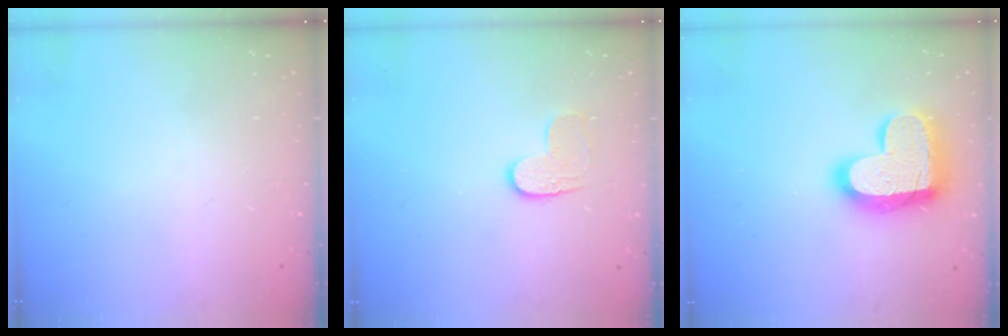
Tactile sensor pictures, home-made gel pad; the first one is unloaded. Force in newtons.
{"total": 5.7, "press": 5.7, "slide": 0.3}
{"total": 17.9, "press": 17.9, "slide": 1.4}